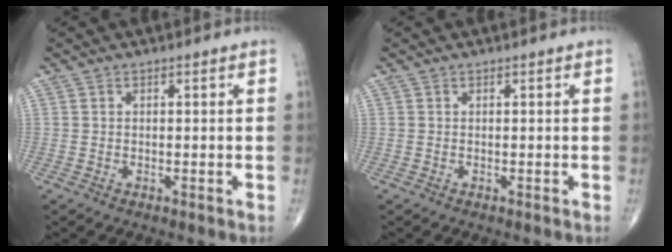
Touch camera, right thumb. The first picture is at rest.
{"total": 0.0}